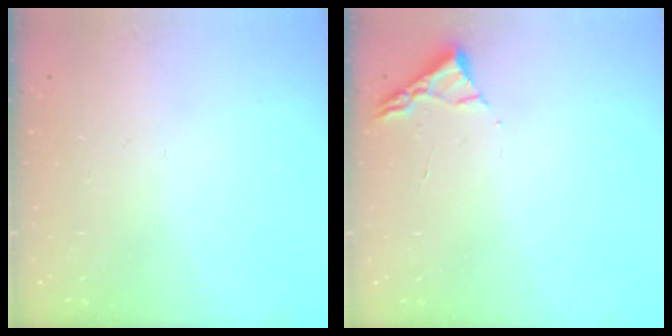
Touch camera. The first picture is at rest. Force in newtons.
{"total": 3.0, "press": 2.9, "slide": 0.4}